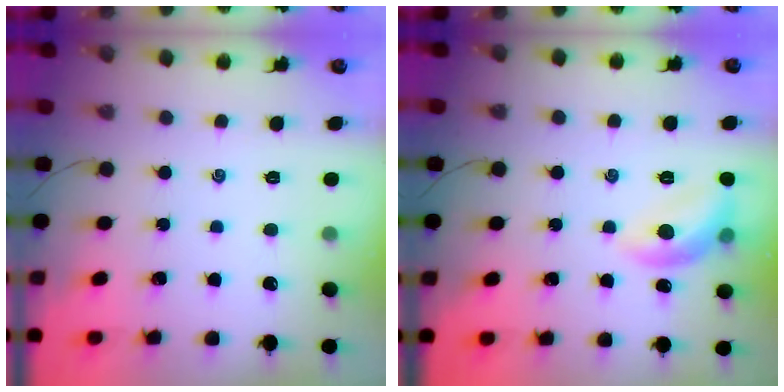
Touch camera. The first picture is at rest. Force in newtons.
{"total": 10.6, "press": 10.6, "slide": 0.3}